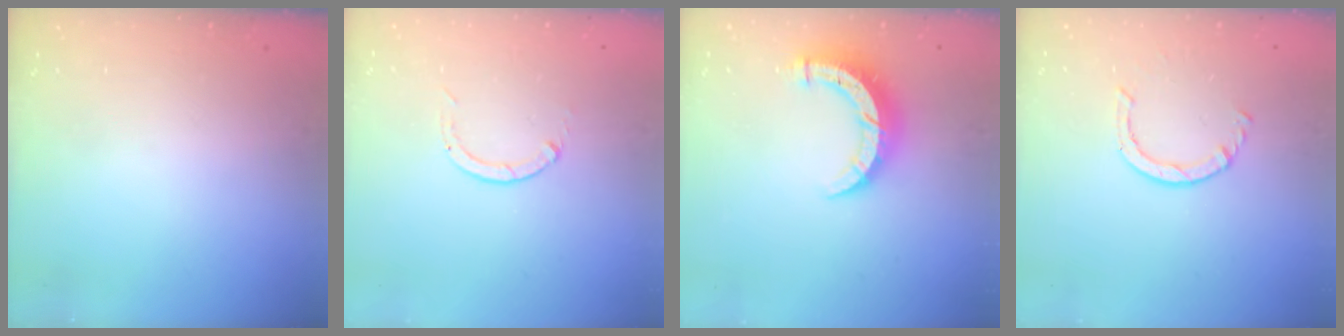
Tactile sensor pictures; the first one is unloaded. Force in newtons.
{"total": 0.0}
{"total": 8.8, "press": 8.7, "slide": 0.9}
{"total": 2.2, "press": 2.2, "slide": 0.4}